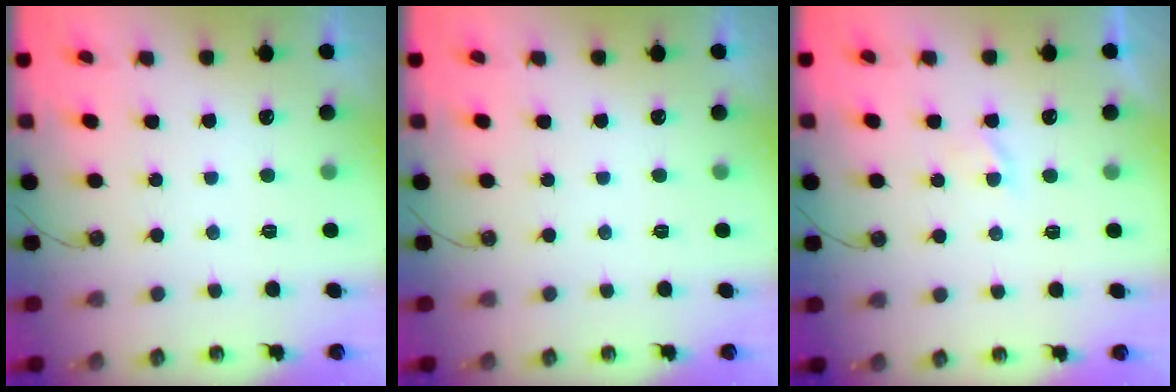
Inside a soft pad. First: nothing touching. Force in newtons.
{"total": 0.0}
{"total": 0.9, "press": 0.9, "slide": 0.1}